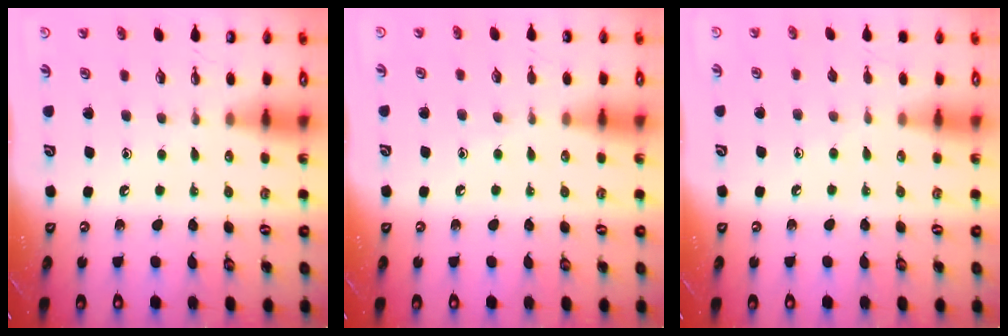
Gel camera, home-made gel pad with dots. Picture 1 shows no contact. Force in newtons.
{"total": 2.9, "press": 2.9, "slide": 0.3}
{"total": 4.6, "press": 4.6, "slide": 0.5}